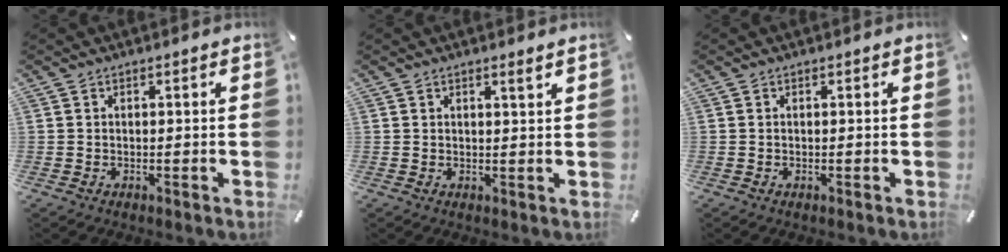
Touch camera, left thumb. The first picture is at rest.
{"total": 1.5, "force": [1.1, 0.1, 1.0], "torque": [-0.021, -0.003, 0.020]}
{"total": 0.0}